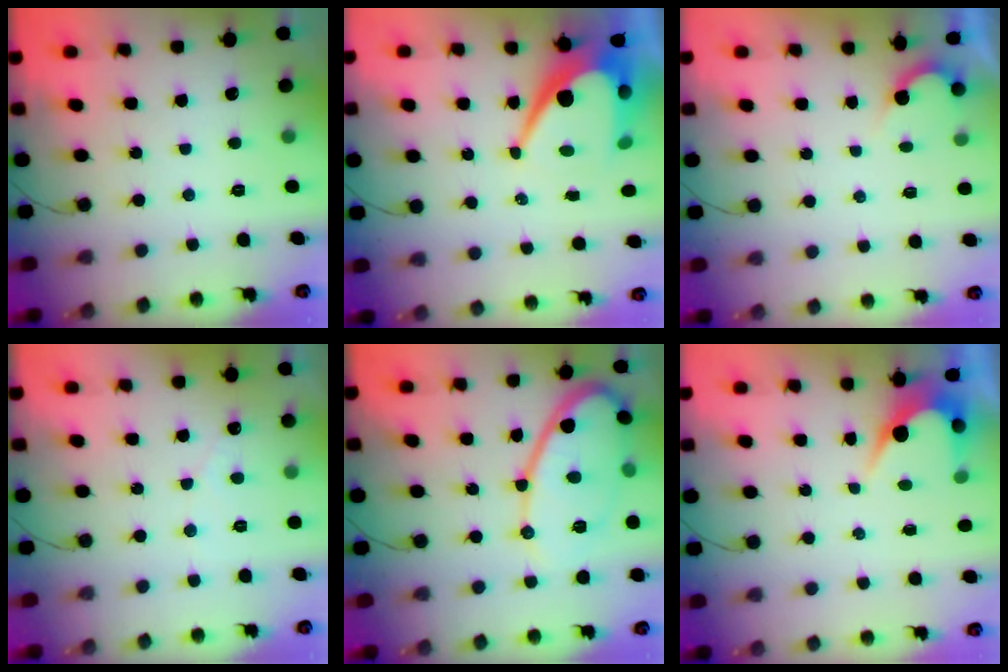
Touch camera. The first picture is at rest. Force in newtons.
{"total": 14.1, "press": 14.1, "slide": 1.4}
{"total": 2.3, "press": 2.3, "slide": 0.1}
{"total": 1.7, "press": 1.7, "slide": 0.0}
{"total": 14.2, "press": 14.2, "slide": 0.7}
{"total": 4.0, "press": 4.0, "slide": 0.2}